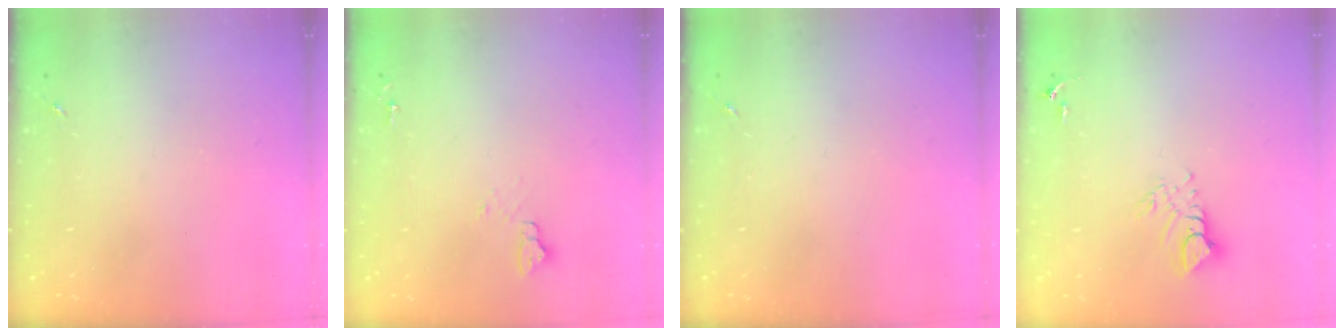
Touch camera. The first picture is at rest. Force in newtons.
{"total": 4.8, "press": 4.8, "slide": 0.6}
{"total": 0.0}
{"total": 7.2, "press": 7.1, "slide": 0.7}